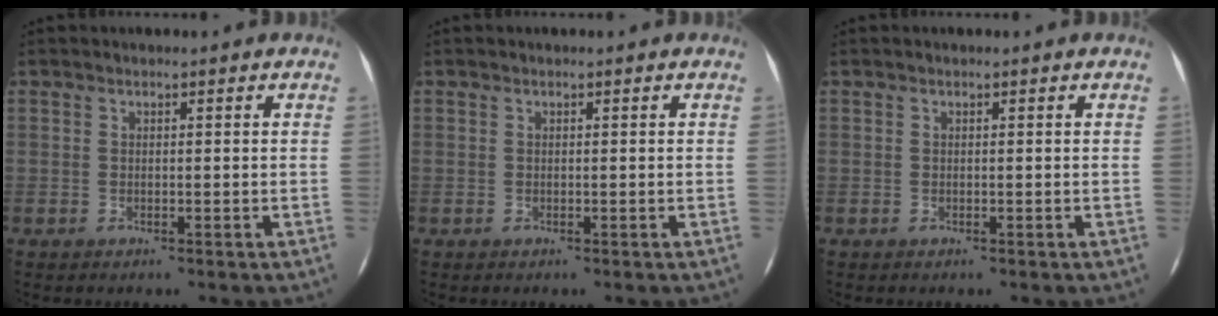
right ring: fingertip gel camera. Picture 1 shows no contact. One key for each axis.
{"total": 0.0}
{"total": 0.0}